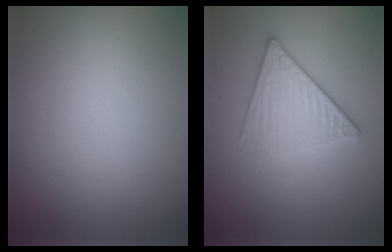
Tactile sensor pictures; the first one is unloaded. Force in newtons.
{"total": 4.1, "press": 2.9, "slide": 2.8}